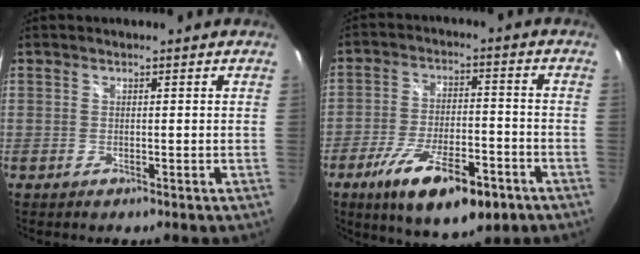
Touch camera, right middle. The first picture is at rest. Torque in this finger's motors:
{"motor_torque": [2.14, 0.00, 0.62, 0.18]}